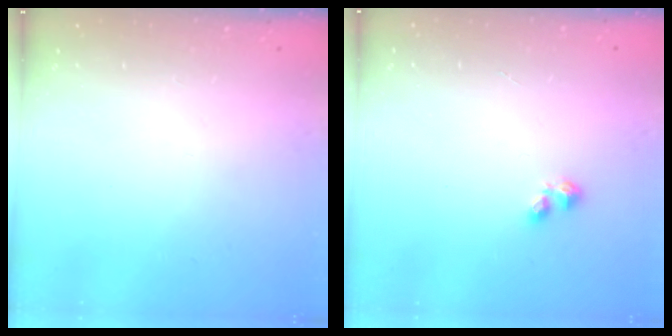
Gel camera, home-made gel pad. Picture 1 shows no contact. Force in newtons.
{"total": 2.0, "press": 2.0, "slide": 0.4}